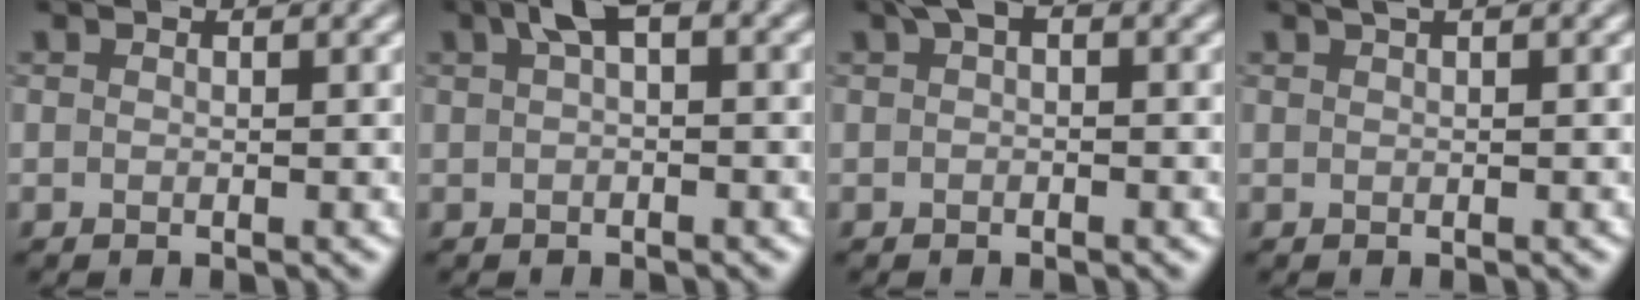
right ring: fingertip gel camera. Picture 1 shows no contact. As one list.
[{"total": 2.3, "force": [0.8, 0.8, 2.0], "torque": [-0.032, 0.016, 0.008]}, {"total": 1.4, "force": [0.5, 0.7, 1.1], "torque": [-0.018, 0.011, 0.004]}, {"total": 0.7, "force": [0.4, 0.2, 0.5], "torque": [-0.010, 0.006, 0.007]}]